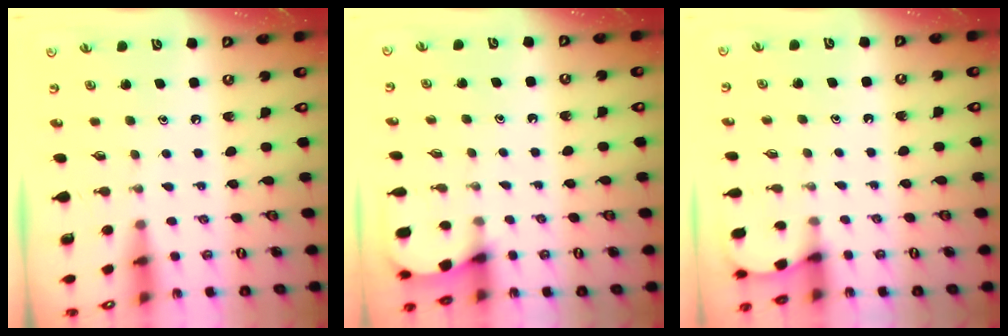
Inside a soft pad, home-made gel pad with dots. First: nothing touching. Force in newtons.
{"total": 2.7, "press": 2.7, "slide": 0.3}
{"total": 1.3, "press": 1.3, "slide": 0.1}